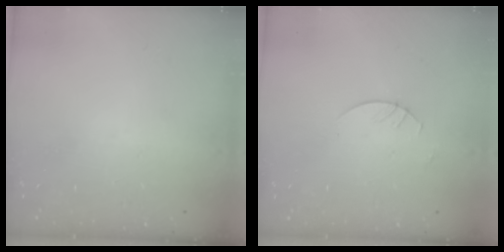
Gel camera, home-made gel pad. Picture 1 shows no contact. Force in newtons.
{"total": 2.7, "press": 2.7, "slide": 0.2}